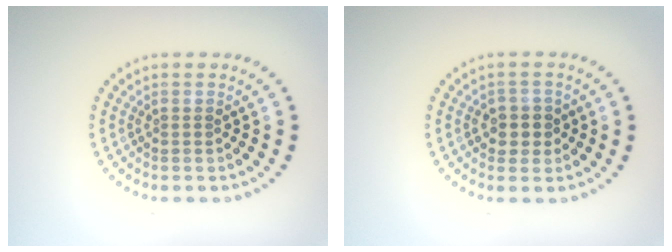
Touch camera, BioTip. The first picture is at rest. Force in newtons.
{"total": 2.3, "press": 2.1, "slide": 0.8}